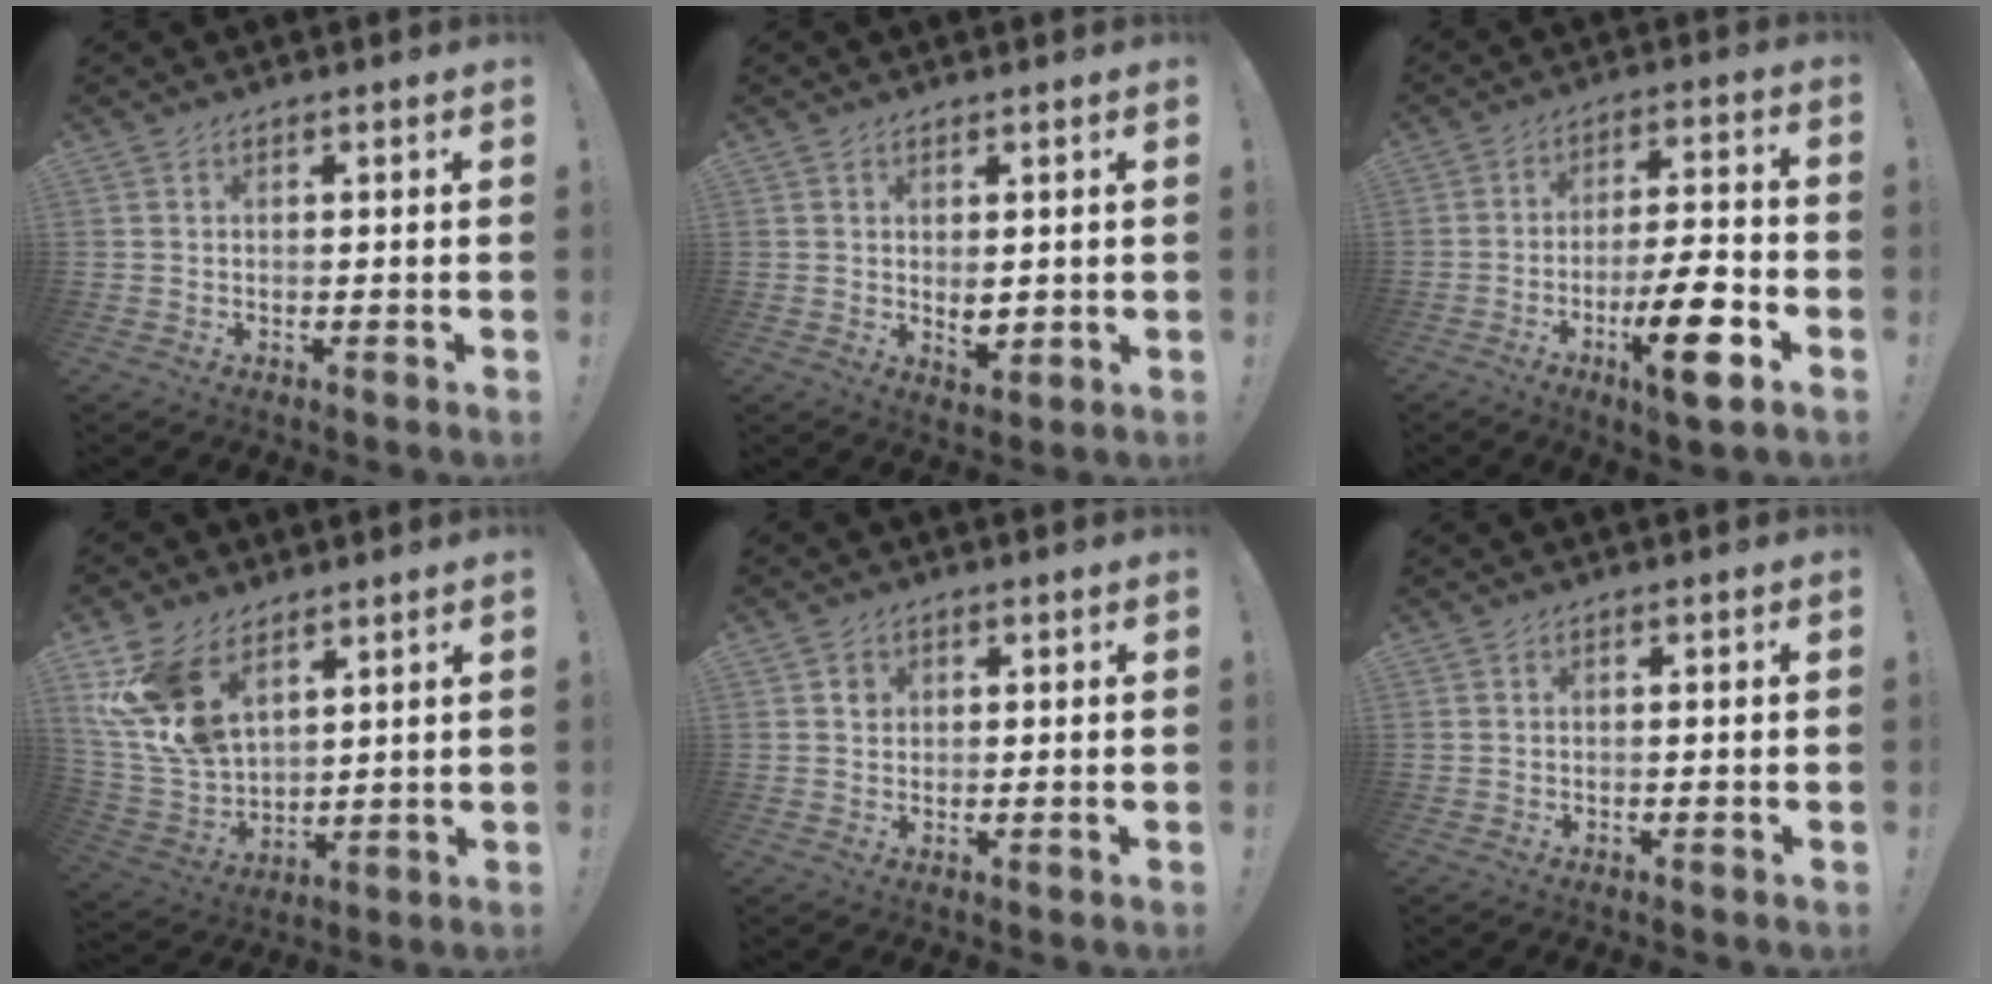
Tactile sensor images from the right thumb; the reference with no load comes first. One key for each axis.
{"total": 3.8, "fx": 0.8, "fy": 2.6, "fz": 2.7, "tx": -0.026, "ty": -0.005, "tz": 0.015}
{"total": 13.9, "fx": -6.2, "fy": 3.2, "fz": 12.0, "tx": -0.177, "ty": 0.024, "tz": -0.099}
{"total": 15.8, "fx": 8.4, "fy": 9.7, "fz": 9.3, "tx": -0.197, "ty": -0.046, "tz": 0.165}
{"total": 1.6, "fx": 0.4, "fy": 1.6, "fz": 0.2, "tx": 0.021, "ty": -0.007, "tz": 0.002}
{"total": 0.0}